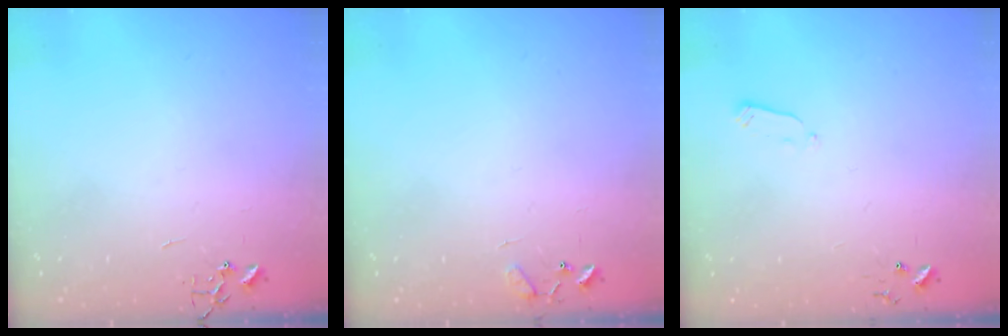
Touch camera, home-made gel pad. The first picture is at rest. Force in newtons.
{"total": 7.6, "press": 7.5, "slide": 0.6}
{"total": 2.4, "press": 2.3, "slide": 0.4}